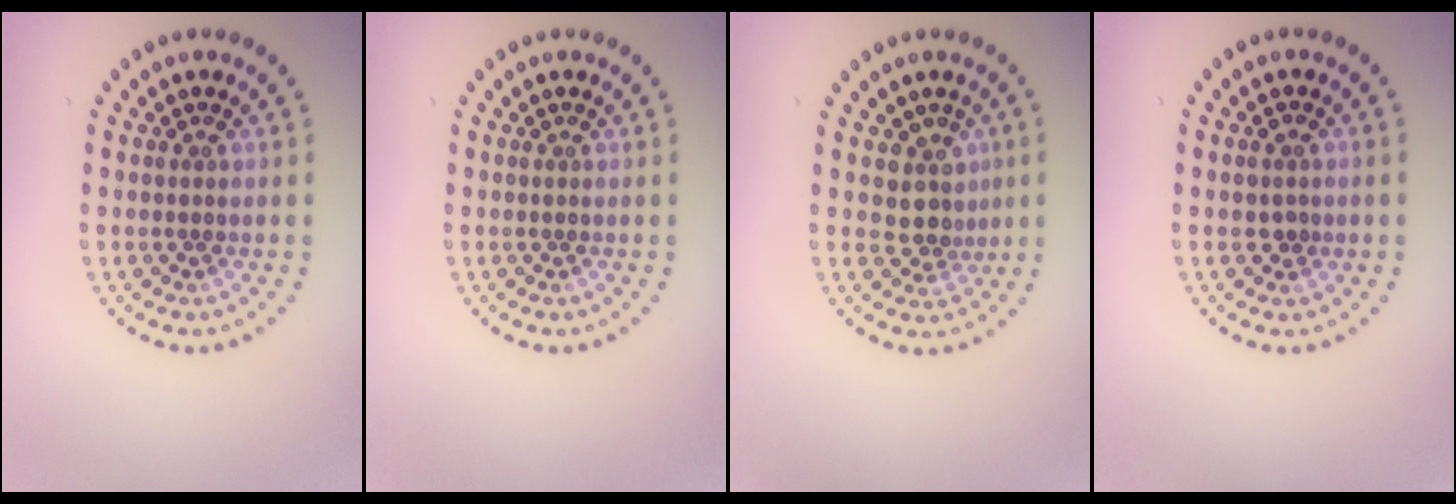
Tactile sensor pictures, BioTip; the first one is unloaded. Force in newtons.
{"total": 0.0}
{"total": 3.0, "press": 2.4, "slide": 1.8}
{"total": 1.1, "press": 1.1, "slide": 0.2}